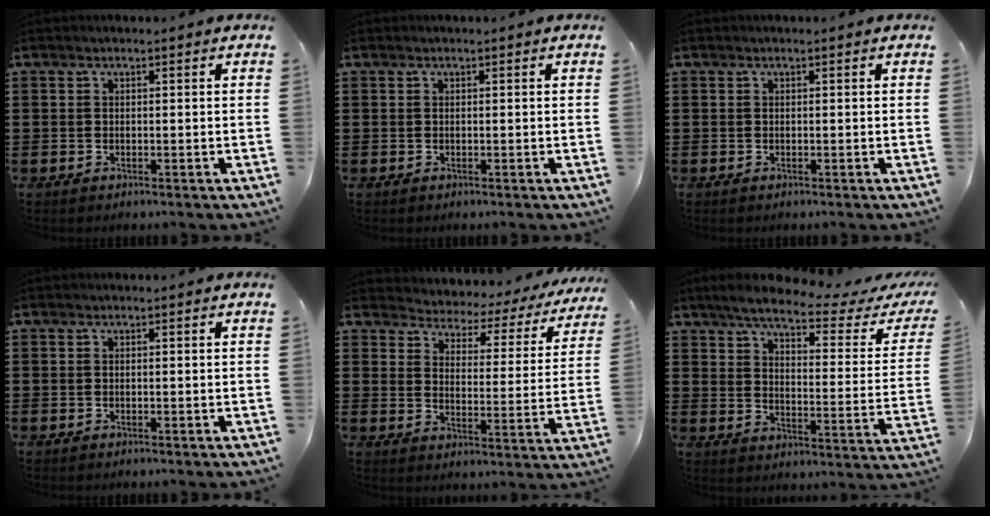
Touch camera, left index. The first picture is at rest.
{"total": 0.0}
{"total": 0.0}
{"total": 0.0}
{"total": 2.9, "force": [2.8, 0.6, 0.1], "torque": [-0.025, -0.029, 0.038]}
{"total": 6.3, "force": [5.0, 0.5, 3.7], "torque": [-0.087, -0.028, 0.080]}